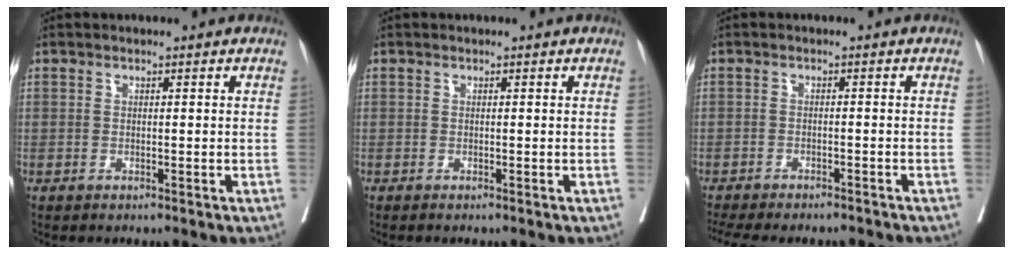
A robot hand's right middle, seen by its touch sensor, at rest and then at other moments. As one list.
[{"total": 0.0}, {"total": 12.9, "force": [-11.5, 2.9, 4.9], "torque": [-0.097, -0.012, -0.151]}]